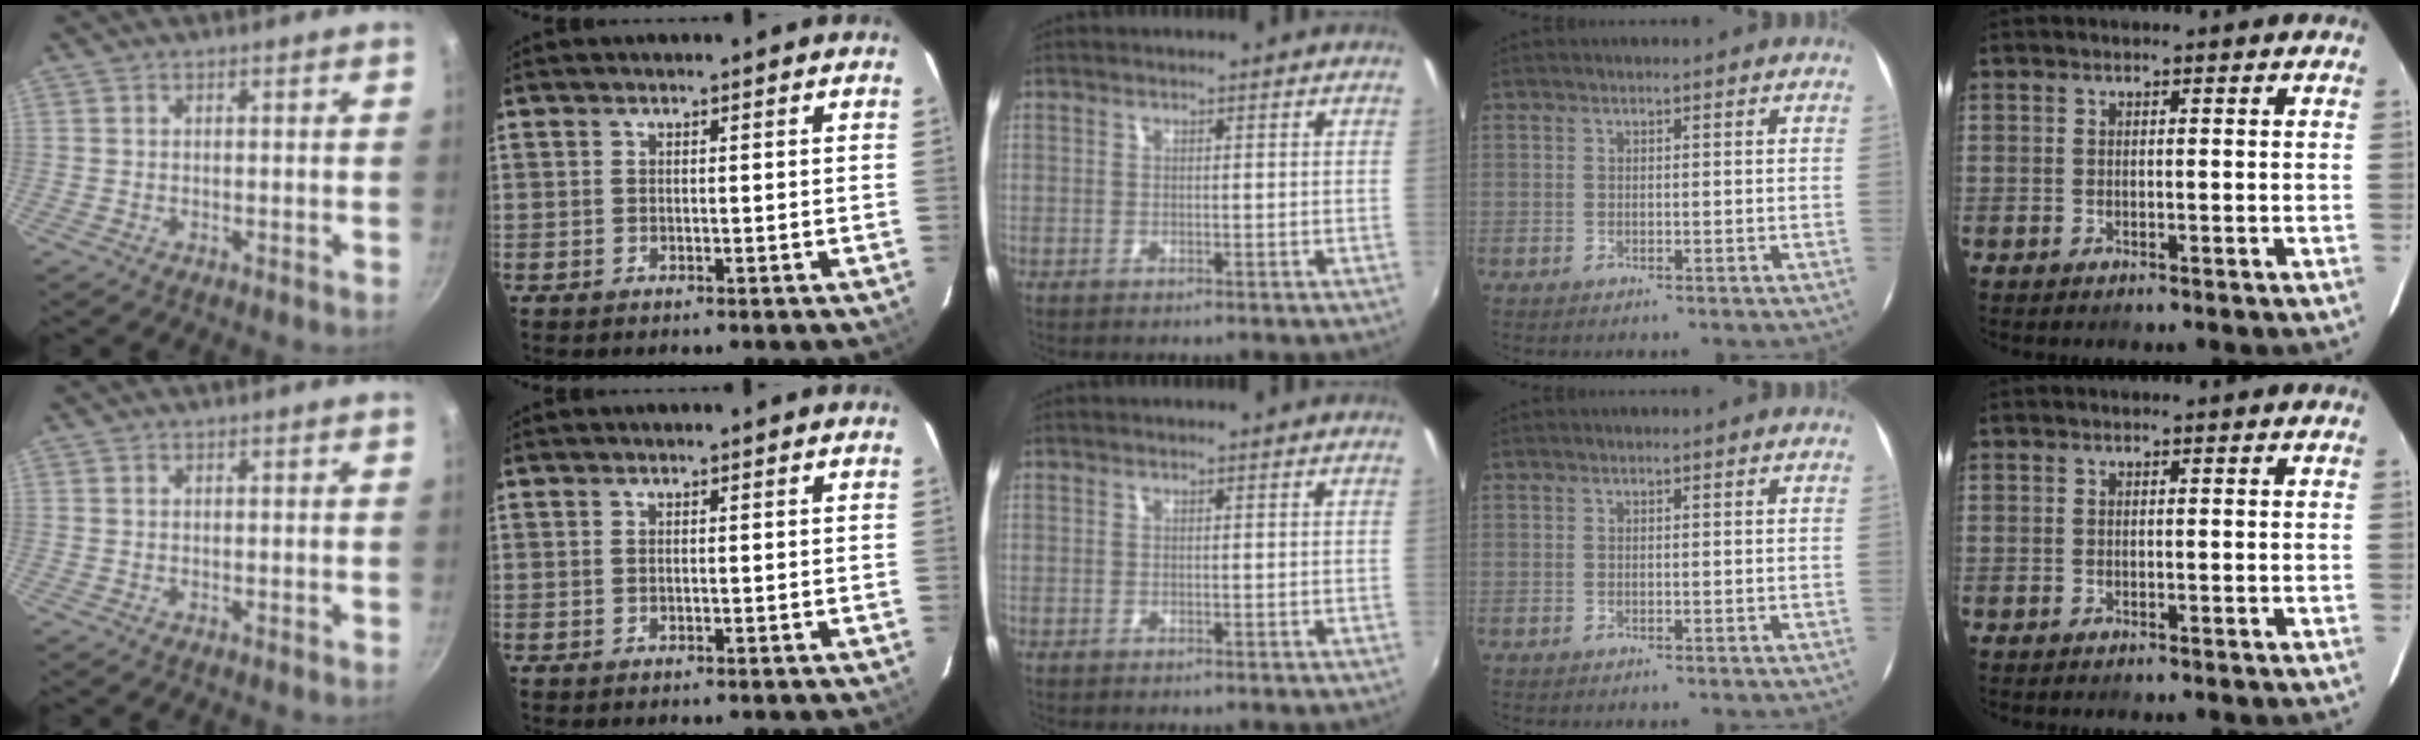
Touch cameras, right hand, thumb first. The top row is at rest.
{}